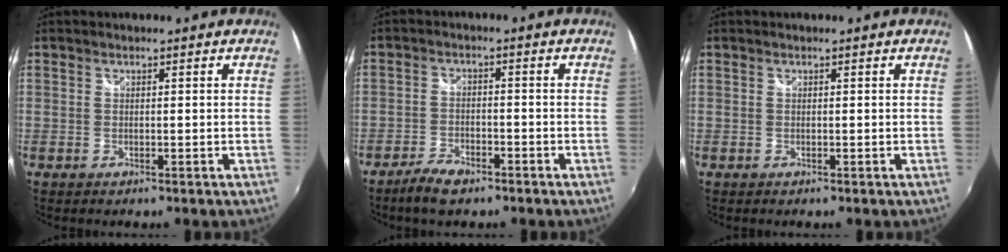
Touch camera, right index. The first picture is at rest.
{"total": 5.8, "force": [-4.4, 2.2, 3.0], "torque": [-0.080, -0.007, -0.084]}
{"total": 0.0}